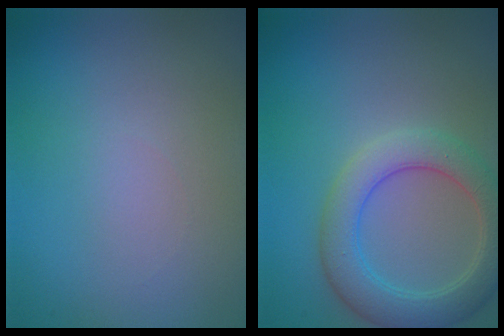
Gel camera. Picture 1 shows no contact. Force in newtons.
{"total": 5.0, "press": 5.0, "slide": 0.5}